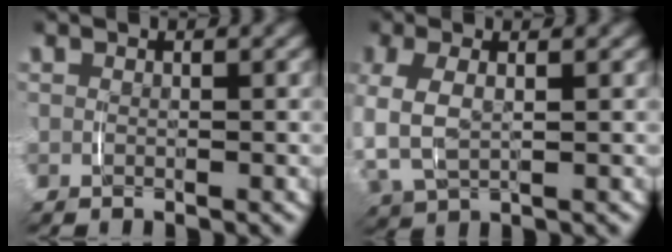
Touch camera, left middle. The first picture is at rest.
{"total": 5.1, "force": [0.4, 3.6, 3.6], "torque": [-0.111, -0.004, 0.015]}